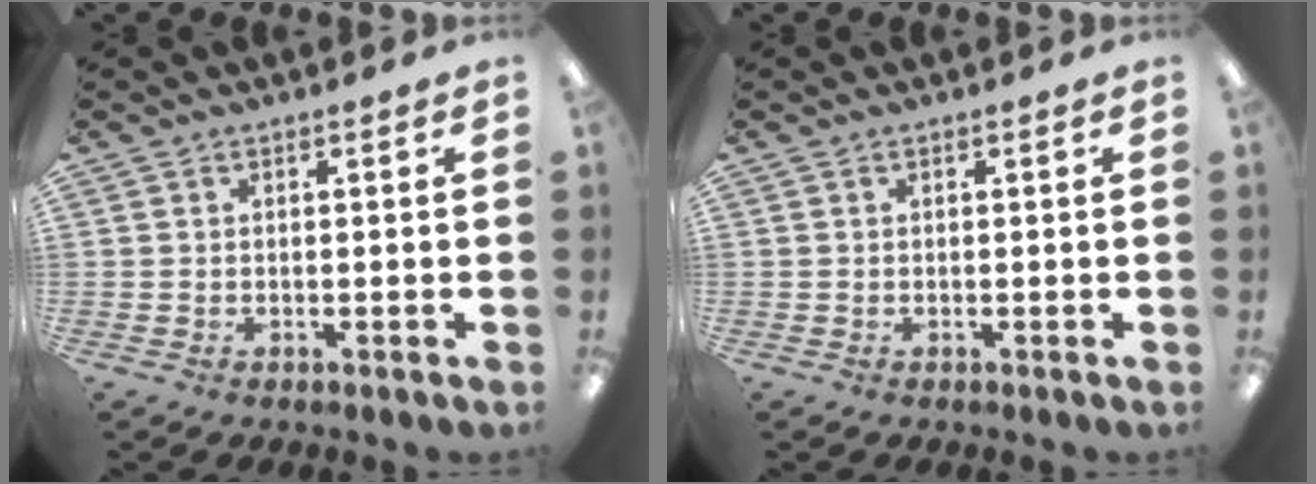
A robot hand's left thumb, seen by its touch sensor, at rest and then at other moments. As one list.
[{"total": 0.0}]